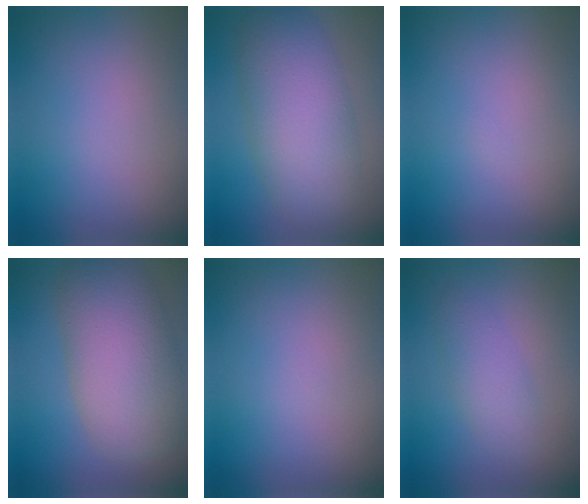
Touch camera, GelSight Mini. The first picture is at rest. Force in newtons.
{"total": 7.9, "press": 7.9, "slide": 0.2}
{"total": 0.0}
{"total": 8.9, "press": 8.8, "slide": 0.7}
{"total": 0.0}
{"total": 2.3, "press": 2.3, "slide": 0.1}